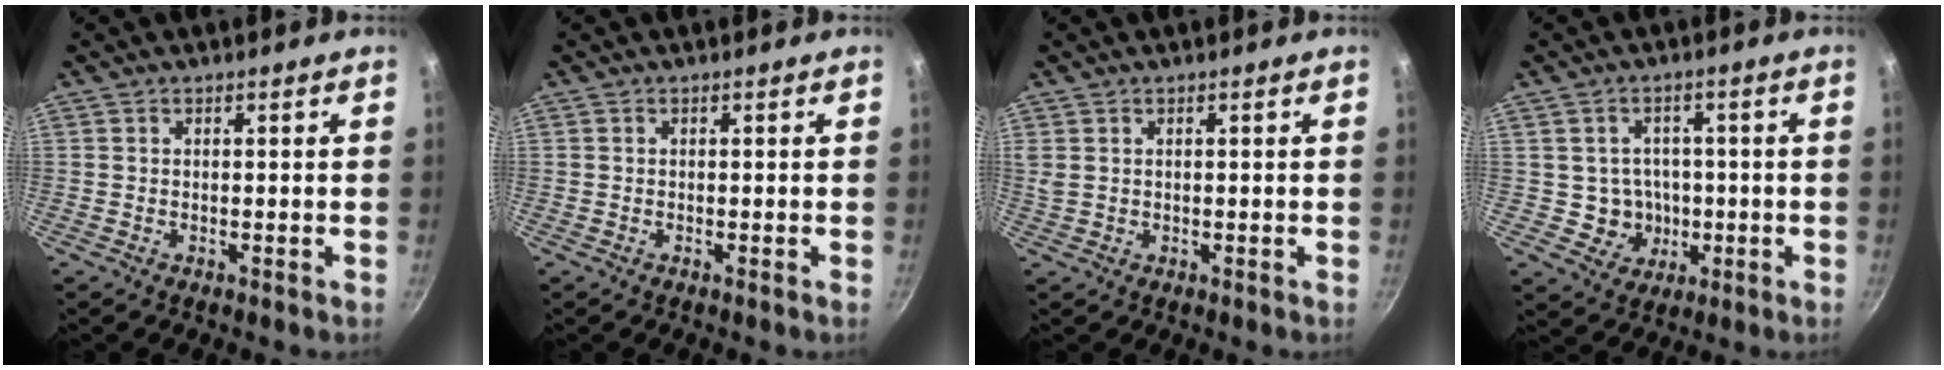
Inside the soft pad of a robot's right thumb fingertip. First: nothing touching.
{"total": 0.0}
{"total": 1.6, "force": [0.6, 1.1, 0.9], "torque": [-0.016, 0.002, 0.015]}
{"total": 6.2, "force": [-0.7, 6.0, 1.5], "torque": [0.007, 0.014, -0.002]}